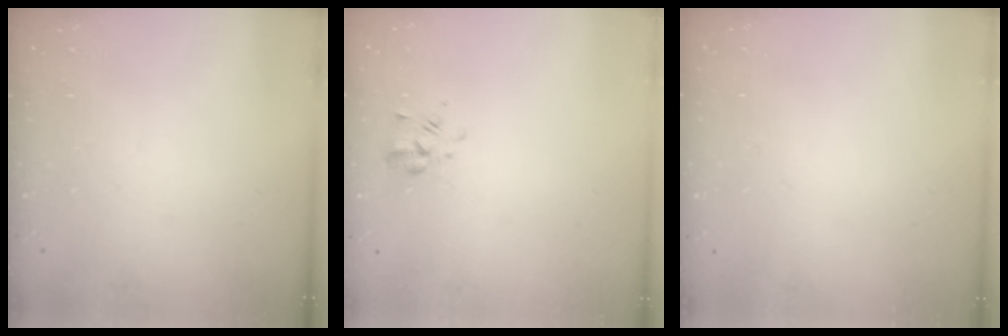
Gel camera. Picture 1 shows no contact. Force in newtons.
{"total": 2.1, "press": 1.9, "slide": 0.7}
{"total": 1.8, "press": 1.8, "slide": 0.2}